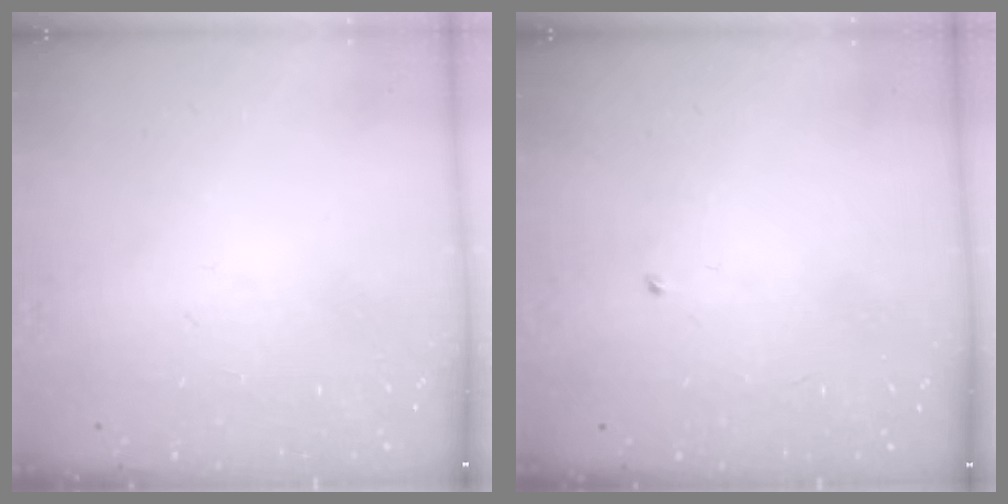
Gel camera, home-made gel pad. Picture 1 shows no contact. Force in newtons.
{"total": 2.7, "press": 2.7, "slide": 0.2}